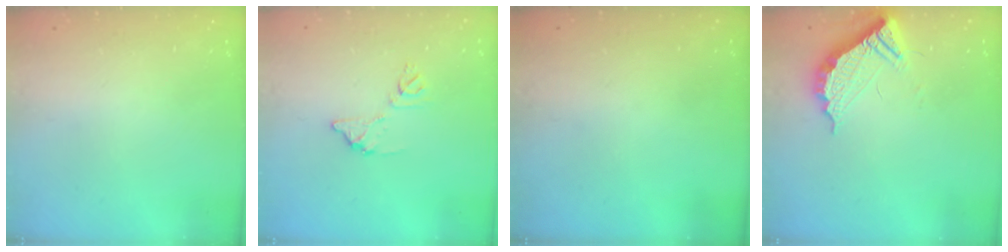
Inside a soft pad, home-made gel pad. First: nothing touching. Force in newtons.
{"total": 8.7, "press": 8.6, "slide": 0.3}
{"total": 3.0, "press": 3.0, "slide": 0.1}
{"total": 11.2, "press": 11.2, "slide": 0.9}